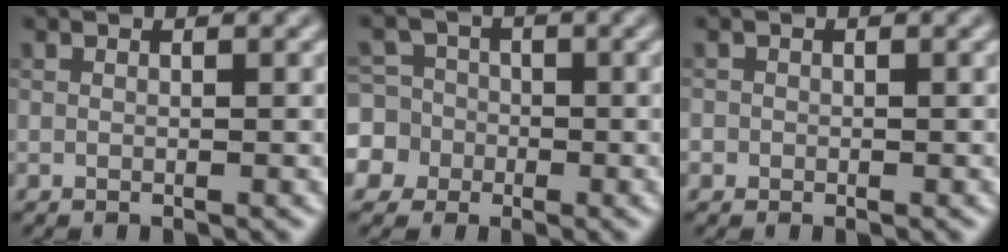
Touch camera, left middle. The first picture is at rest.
{"total": 7.4, "force": [-1.6, 7.1, 1.4], "torque": [-0.042, 0.016, -0.058]}
{"total": 0.8, "force": [-0.6, 0.5, -0.3], "torque": [0.005, -0.004, -0.007]}